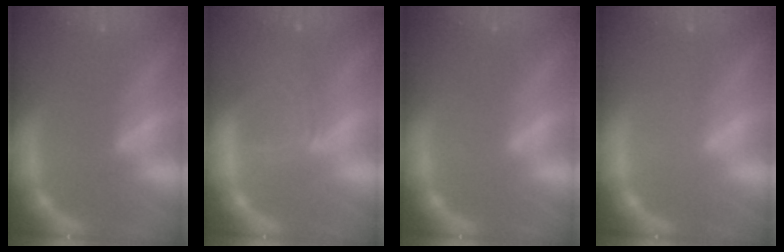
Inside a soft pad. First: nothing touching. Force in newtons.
{"total": 5.6}
{"total": 0.0}
{"total": 1.0}